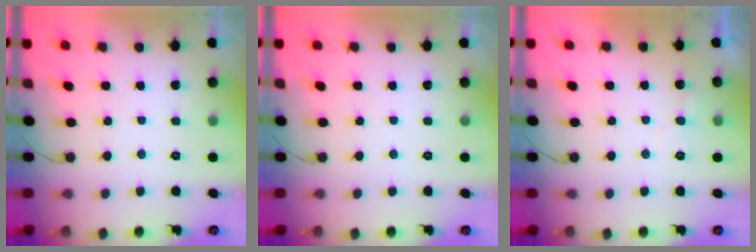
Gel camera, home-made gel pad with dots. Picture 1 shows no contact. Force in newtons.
{"total": 0.0}
{"total": 5.0, "press": 5.0, "slide": 0.2}